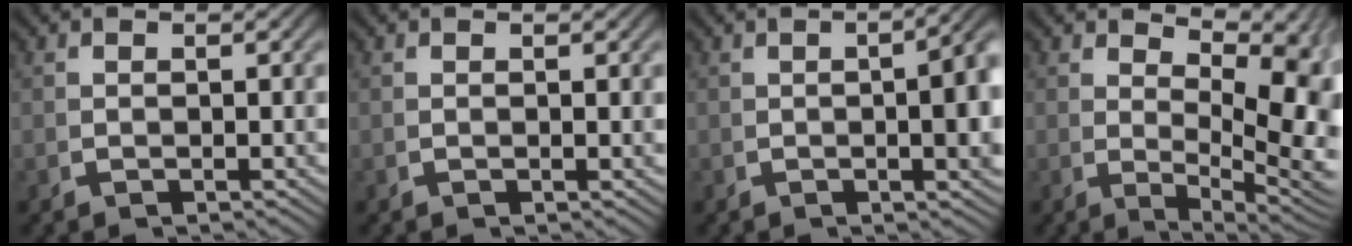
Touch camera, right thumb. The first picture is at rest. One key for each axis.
{"total": 0.0}
{"total": 5.7, "fx": -0.1, "fy": 2.2, "fz": 5.3, "tx": -0.060, "ty": 0.000, "tz": -0.001}
{"total": 8.0, "fx": 0.8, "fy": 4.0, "fz": 6.8, "tx": -0.101, "ty": -0.029, "tz": 0.030}